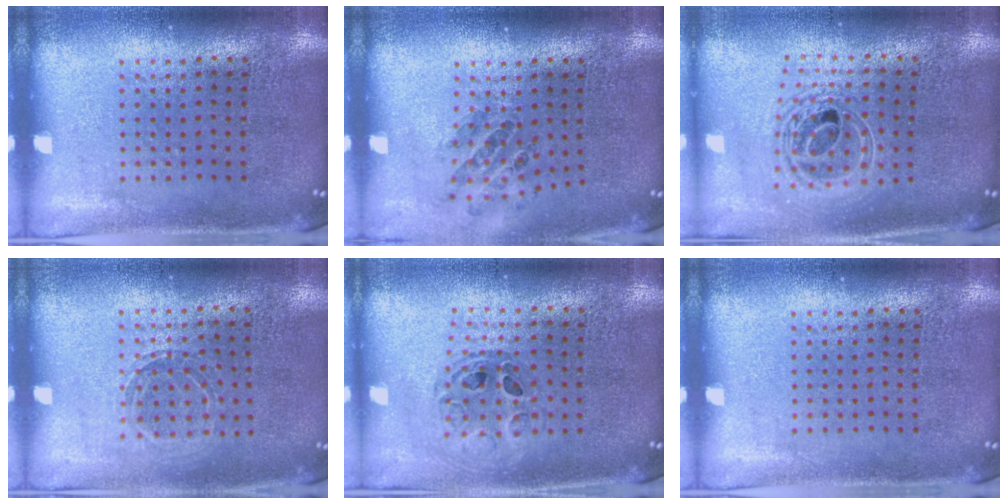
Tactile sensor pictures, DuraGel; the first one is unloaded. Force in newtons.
{"total": 0.9, "press": 0.9, "slide": 0.0}
{"total": 2.0, "press": 1.5, "slide": 1.3}
{"total": 1.0, "press": 1.0, "slide": 0.2}
{"total": 0.7, "press": 0.7, "slide": 0.1}
{"total": 0.0}